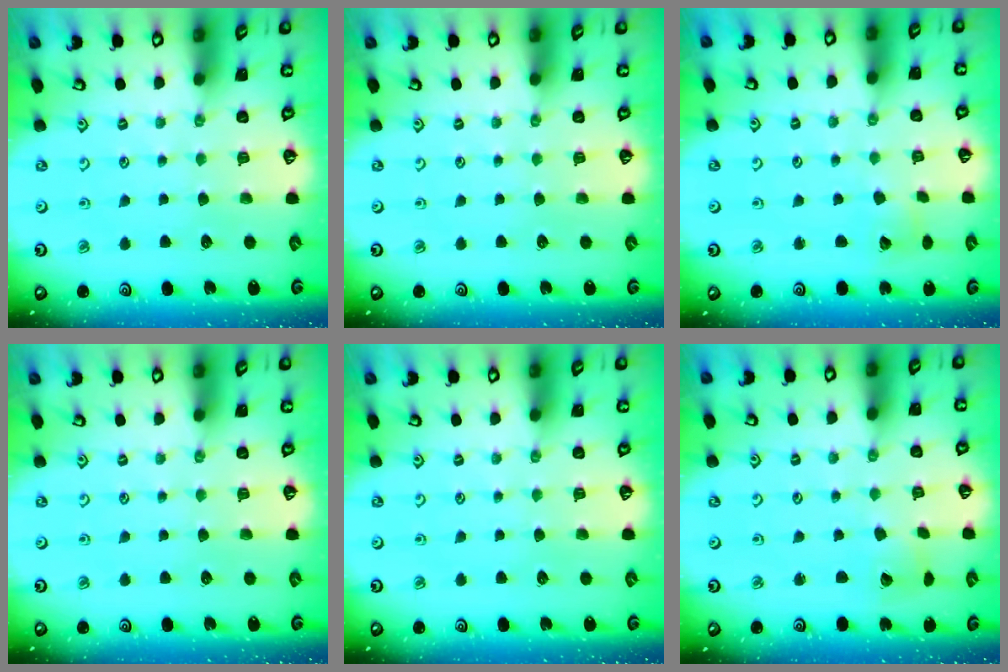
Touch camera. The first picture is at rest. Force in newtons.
{"total": 0.0}
{"total": 3.0, "press": 3.0, "slide": 0.2}
{"total": 0.0}
{"total": 0.0}
{"total": 3.6, "press": 3.5, "slide": 0.4}